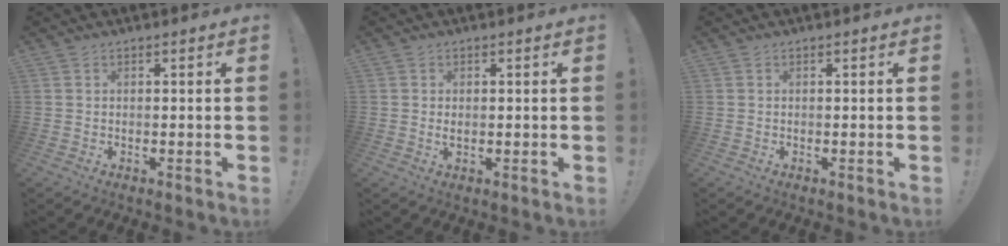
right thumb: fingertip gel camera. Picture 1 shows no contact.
{"total": 0.8, "force": [0.2, 0.4, 0.6], "torque": [-0.005, -0.001, 0.002]}
{"total": 0.0}